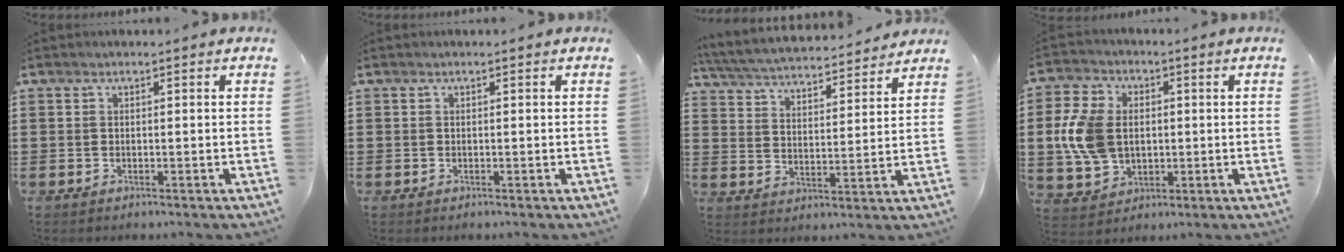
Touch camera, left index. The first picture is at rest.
{"total": 0.0}
{"total": 4.7, "force": [4.6, 0.0, 1.0], "torque": [-0.043, -0.032, 0.076]}
{"total": 10.4, "force": [0.4, 7.8, 6.9], "torque": [-0.185, 0.011, 0.001]}